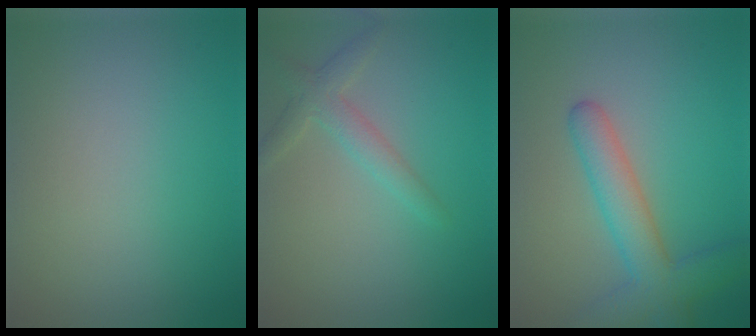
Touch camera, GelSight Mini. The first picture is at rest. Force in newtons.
{"total": 2.3, "press": 2.3, "slide": 0.1}
{"total": 5.3, "press": 5.2, "slide": 0.2}